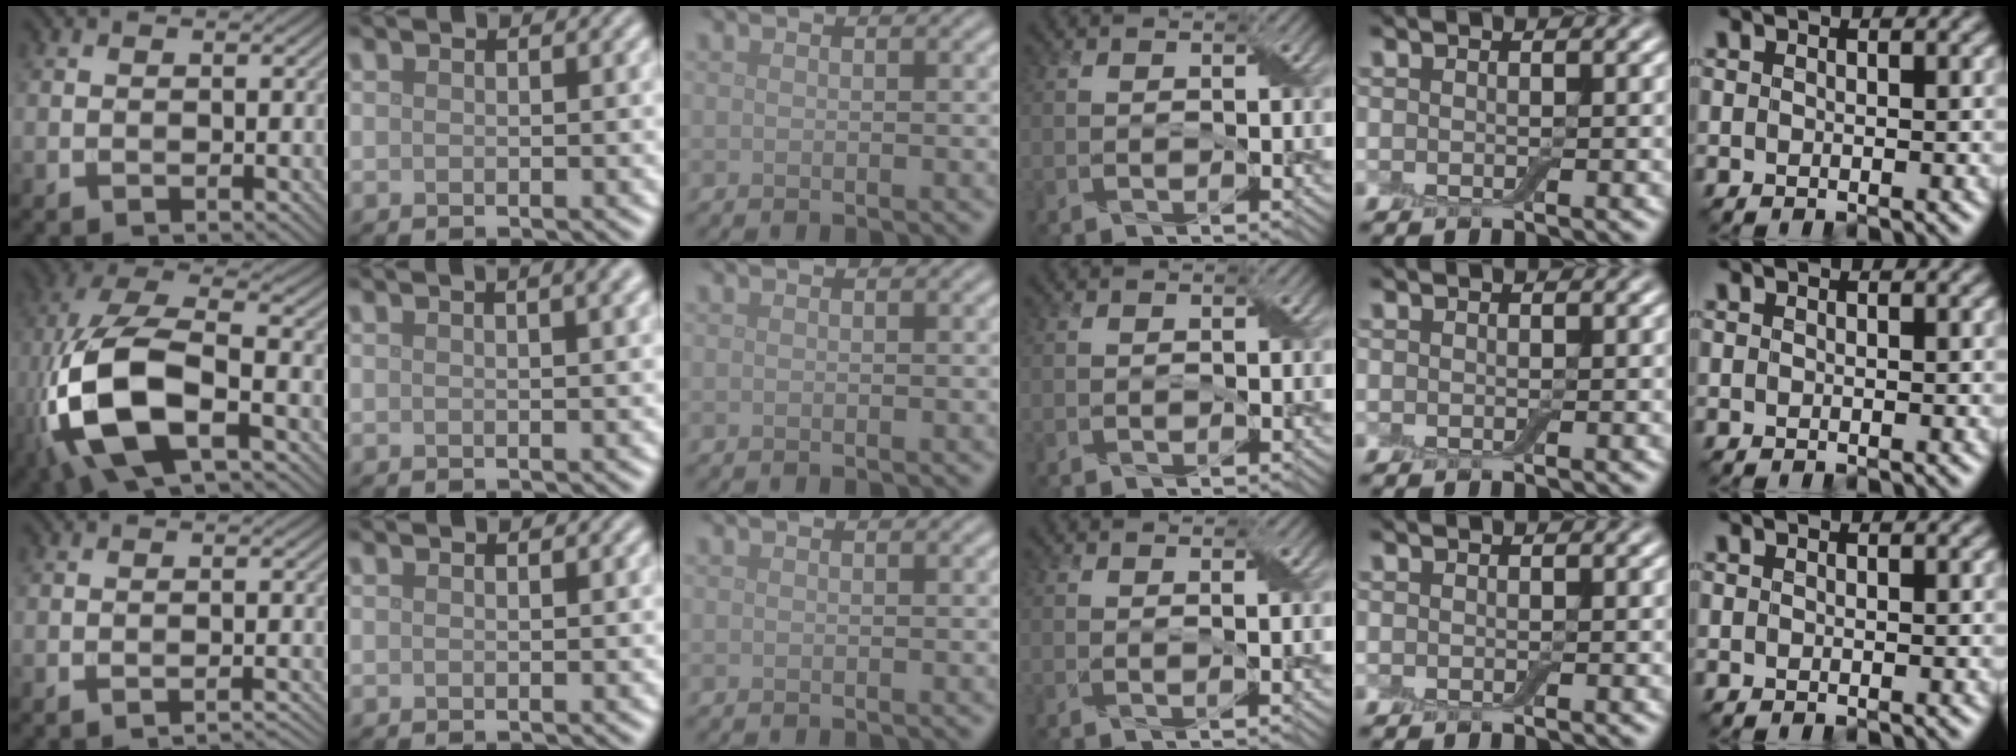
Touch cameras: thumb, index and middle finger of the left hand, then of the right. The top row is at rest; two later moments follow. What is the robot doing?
{"motion": "peel", "object": "aluminum foil"}